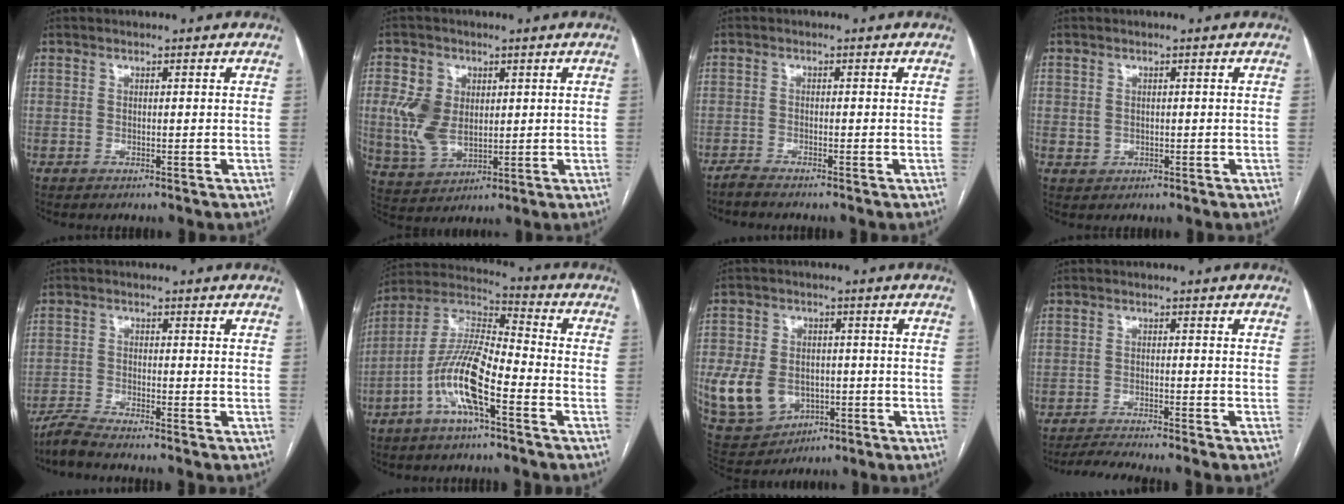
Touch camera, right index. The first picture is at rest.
{"total": 8.4, "force": [1.4, 6.1, 5.7], "torque": [-0.131, 0.010, 0.042]}
{"total": 1.6, "force": [-1.5, -0.3, 0.4], "torque": [-0.012, -0.004, -0.031]}
{"total": 1.4, "force": [-0.1, 1.3, 0.5], "torque": [-0.010, 0.001, 0.006]}
{"total": 3.7, "force": [-3.5, -0.7, 1.0], "torque": [-0.029, -0.018, -0.074]}
{"total": 12.6, "force": [-5.4, 2.8, 11.0], "torque": [-0.225, 0.012, -0.103]}
{"total": 14.6, "force": [-3.2, 11.3, 8.6], "torque": [-0.210, 0.009, -0.032]}
{"total": 5.6, "force": [-5.1, -1.3, 1.9], "torque": [-0.029, -0.018, -0.086]}